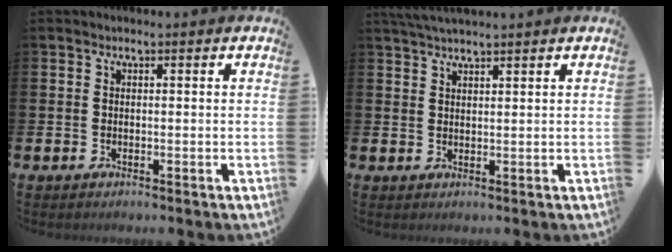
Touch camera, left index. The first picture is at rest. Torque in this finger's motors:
{"motor_torque": [-0.08, -0.05, 0.35, 0.12]}